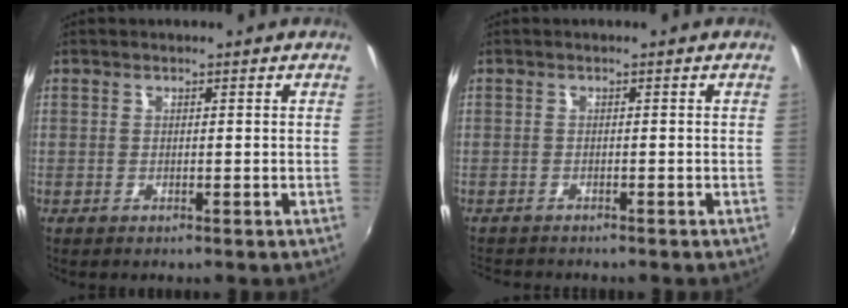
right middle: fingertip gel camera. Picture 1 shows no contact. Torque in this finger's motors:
{"motor_torque": [1.05, -1.09, 0.26, 0.08]}